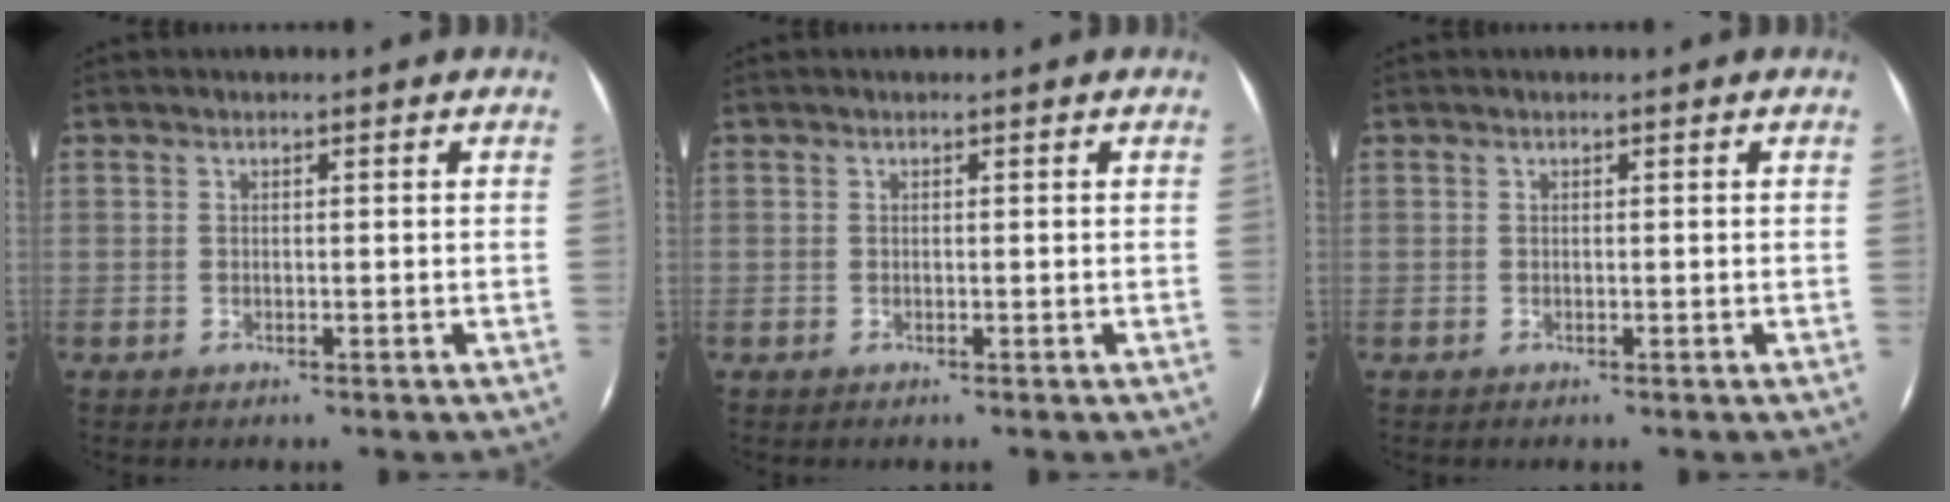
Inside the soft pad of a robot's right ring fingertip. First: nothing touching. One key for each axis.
{"total": 0.0}
{"total": 0.0}